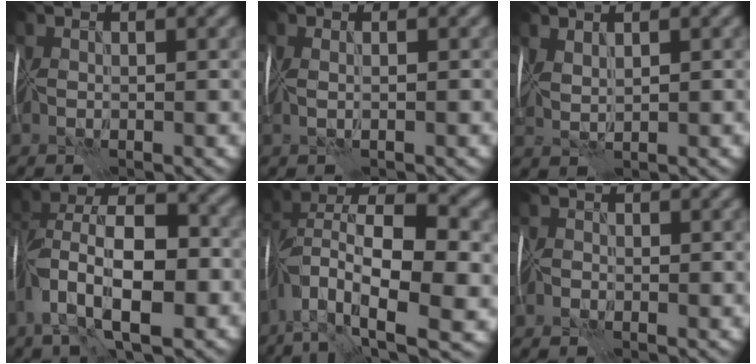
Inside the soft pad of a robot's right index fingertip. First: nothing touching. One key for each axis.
{"total": 0.6, "fx": 0.2, "fy": -0.4, "fz": 0.4, "tx": -0.005, "ty": 0.007, "tz": 0.005}
{"total": 1.1, "fx": 1.0, "fy": -0.1, "fz": 0.4, "tx": -0.015, "ty": 0.001, "tz": 0.026}
{"total": 12.3, "fx": -4.3, "fy": 6.0, "fz": 9.8, "tx": -0.173, "ty": 0.006, "tz": -0.078}
{"total": 14.2, "fx": -4.0, "fy": 6.4, "fz": 12.0, "tx": -0.230, "ty": 0.011, "tz": -0.058}
{"total": 0.9, "fx": -0.8, "fy": 0.0, "fz": -0.2, "tx": 0.018, "ty": 0.005, "tz": -0.017}